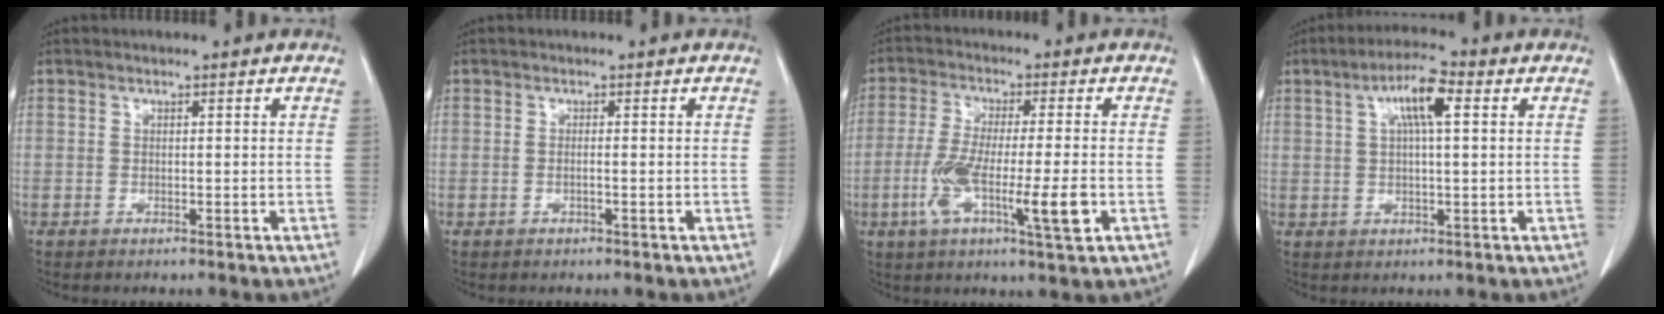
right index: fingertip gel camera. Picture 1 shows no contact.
{"total": 1.0, "force": [-0.3, 0.1, 0.9], "torque": [-0.018, 0.003, 0.000]}
{"total": 11.4, "force": [-3.3, 1.3, 10.9], "torque": [-0.197, -0.011, -0.056]}
{"total": 7.0, "force": [2.2, 1.5, 6.5], "torque": [-0.120, 0.016, 0.040]}